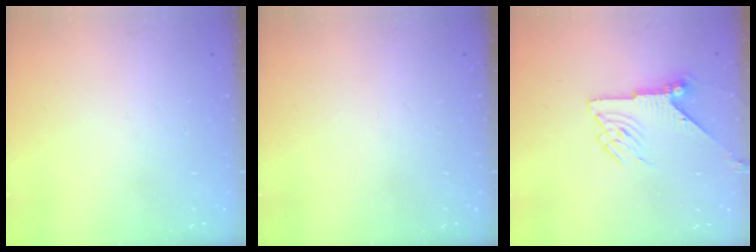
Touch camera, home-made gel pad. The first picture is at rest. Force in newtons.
{"total": 0.0}
{"total": 7.6, "press": 7.6, "slide": 0.1}